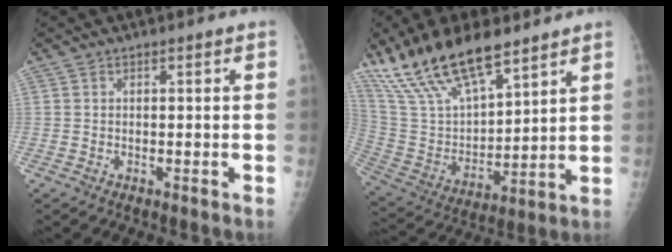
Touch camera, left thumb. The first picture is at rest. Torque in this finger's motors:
{"motor_torque": [0.52, 0.03, 1.20, -1.02, 0.22]}